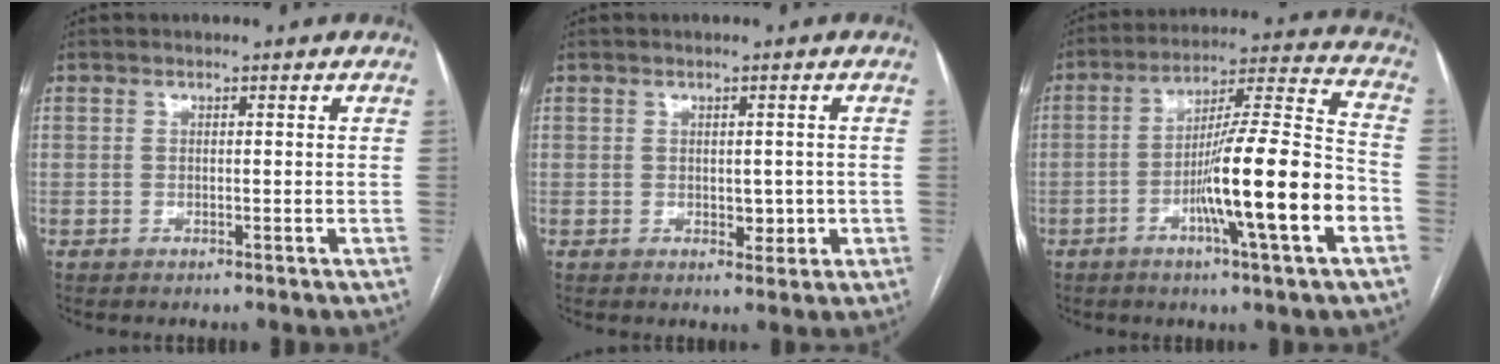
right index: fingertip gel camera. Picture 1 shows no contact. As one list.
[{"total": 2.5, "force": [-0.3, 1.6, 1.8], "torque": [-0.019, 0.002, 0.004]}, {"total": 16.9, "force": [-5.6, 0.0, 15.9], "torque": [-0.260, 0.000, -0.092]}]